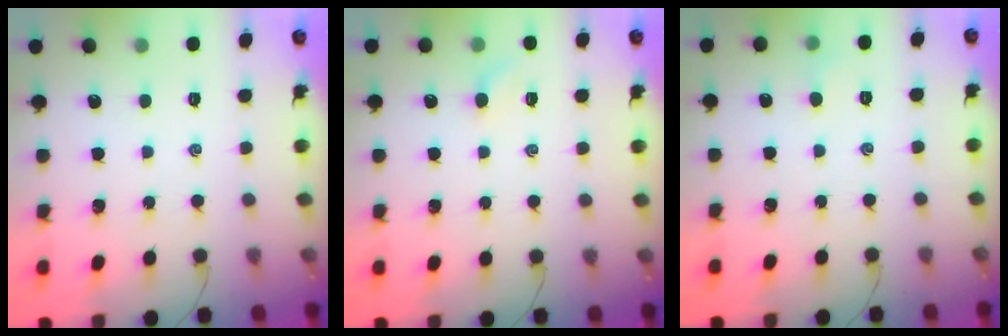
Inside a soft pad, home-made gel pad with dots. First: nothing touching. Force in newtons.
{"total": 3.1, "press": 3.0, "slide": 0.7}
{"total": 2.6, "press": 2.5, "slide": 0.8}